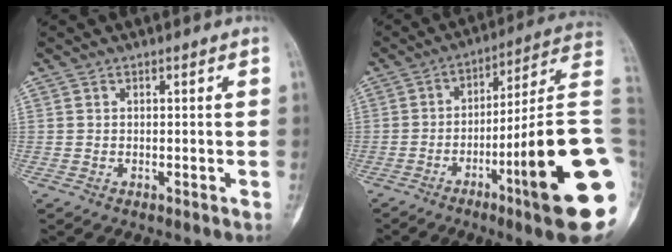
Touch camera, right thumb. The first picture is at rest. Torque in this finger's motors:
{"motor_torque": [3.53, 1.49, 2.09, -0.68, 0.60]}